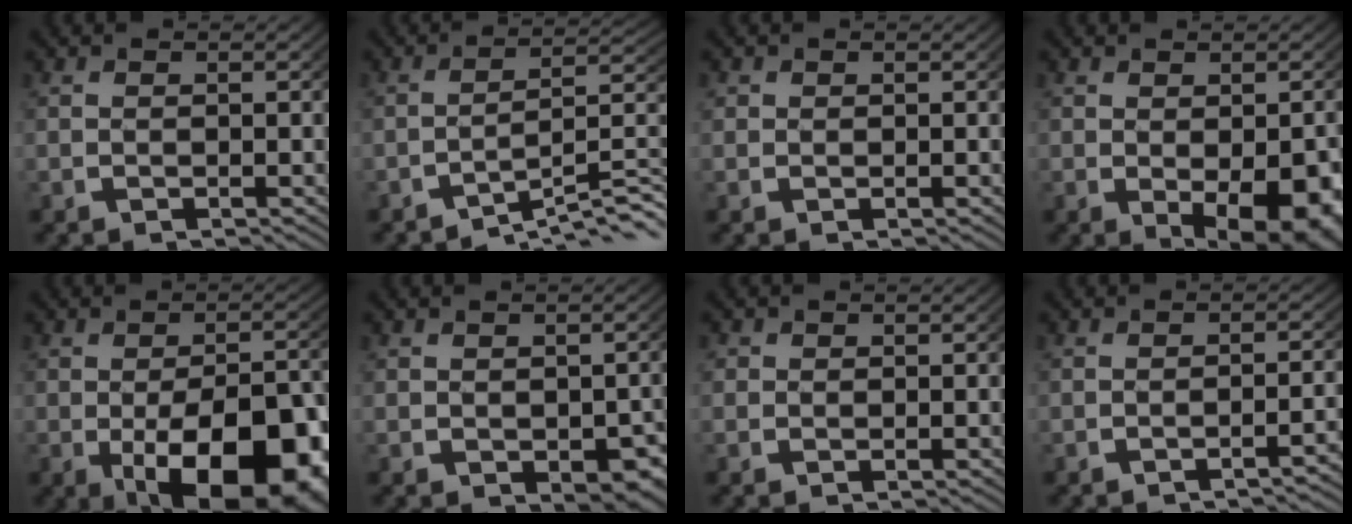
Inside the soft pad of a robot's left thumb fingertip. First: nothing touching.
{"total": 9.1, "force": [-5.5, 3.8, 6.2], "torque": [-0.092, -0.023, -0.069]}
{"total": 0.8, "force": [0.3, 0.7, 0.1], "torque": [-0.003, -0.006, 0.008]}
{"total": 7.8, "force": [-1.9, 4.4, 6.1], "torque": [-0.102, -0.043, -0.002]}
{"total": 14.9, "force": [-4.3, 8.4, 11.5], "torque": [-0.181, -0.060, -0.032]}
{"total": 3.4, "force": [-0.5, 2.3, 2.5], "torque": [-0.031, -0.025, 0.010]}
{"total": 1.1, "force": [0.3, 1.1, 0.3], "torque": [-0.005, -0.005, 0.005]}
{"total": 2.4, "force": [-1.8, 0.0, 1.6], "torque": [-0.026, 0.005, -0.025]}